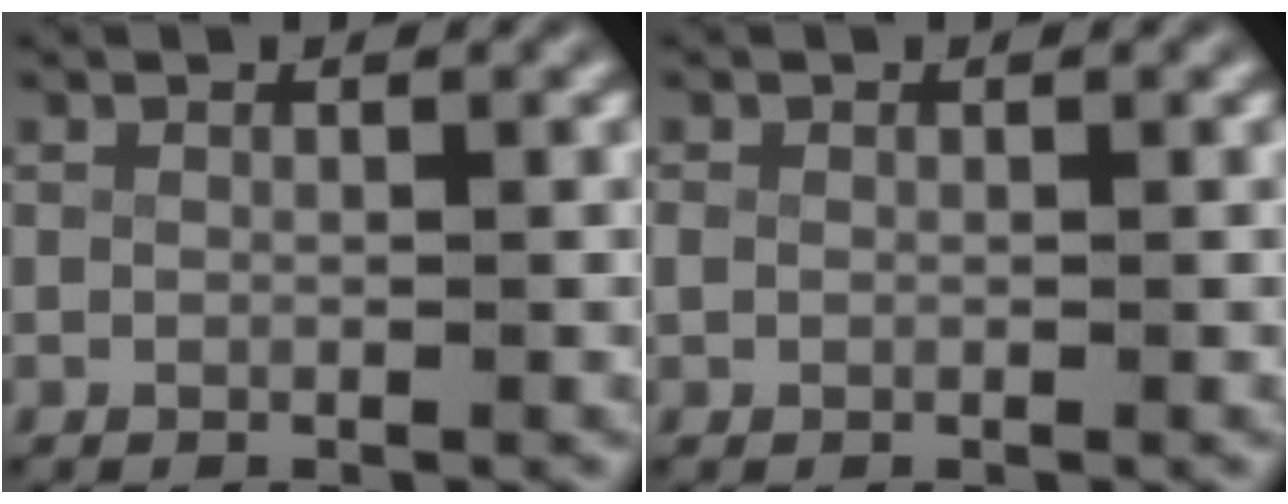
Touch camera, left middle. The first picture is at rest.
{"total": 0.6, "force": [-0.1, 0.5, 0.3], "torque": [-0.015, -0.005, 0.004]}